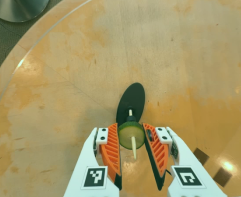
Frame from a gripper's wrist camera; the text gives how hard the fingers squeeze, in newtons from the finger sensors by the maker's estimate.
{"total": 8.0, "left": 7.8, "right": 8.1}